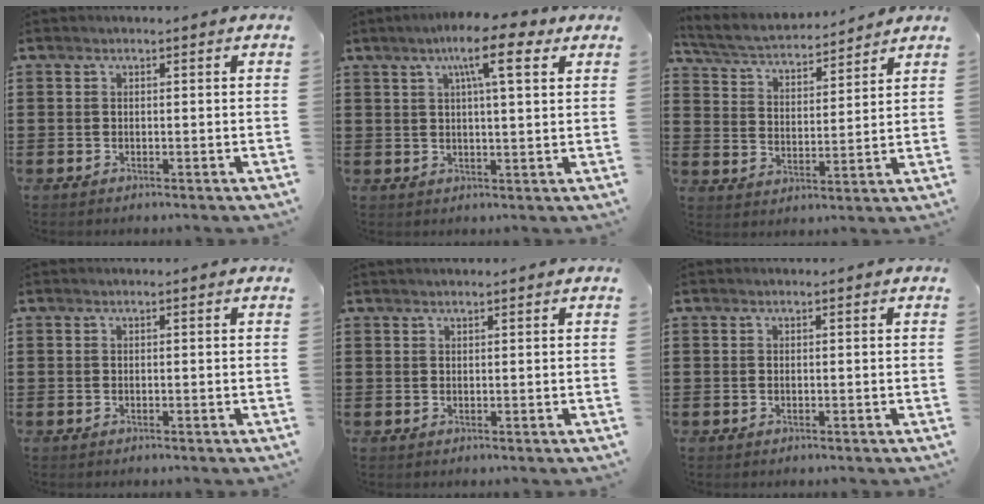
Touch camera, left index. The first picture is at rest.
{"total": 9.1, "force": [5.0, 1.7, 7.4], "torque": [-0.126, -0.005, 0.075]}
{"total": 4.1, "force": [4.0, 0.4, 1.0], "torque": [-0.042, -0.028, 0.065]}
{"total": 0.0}
{"total": 0.8, "force": [0.7, 0.1, 0.2], "torque": [-0.006, 0.000, 0.014]}
{"total": 0.0}